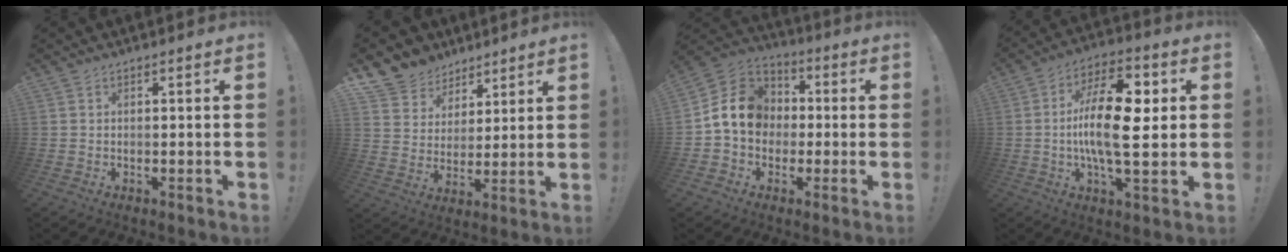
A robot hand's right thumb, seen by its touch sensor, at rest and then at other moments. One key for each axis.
{"total": 10.0, "fx": 6.8, "fy": 7.2, "fz": 1.4, "tx": -0.027, "ty": -0.057, "tz": 0.137}
{"total": 13.7, "fx": 0.5, "fy": 11.7, "fz": 7.0, "tx": -0.107, "ty": 0.012, "tz": 0.019}
{"total": 19.8, "fx": 0.1, "fy": 7.9, "fz": 18.2, "tx": -0.314, "ty": 0.002, "tz": -0.006}